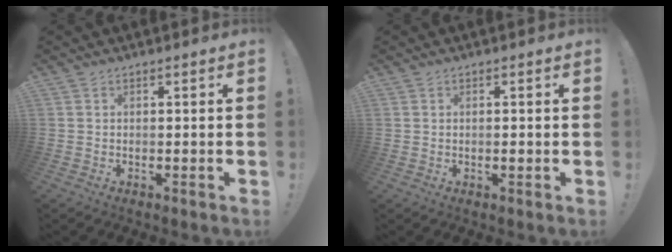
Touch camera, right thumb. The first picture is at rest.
{"total": 0.9, "force": [-0.1, 0.8, -0.1], "torque": [0.009, 0.002, -0.003]}